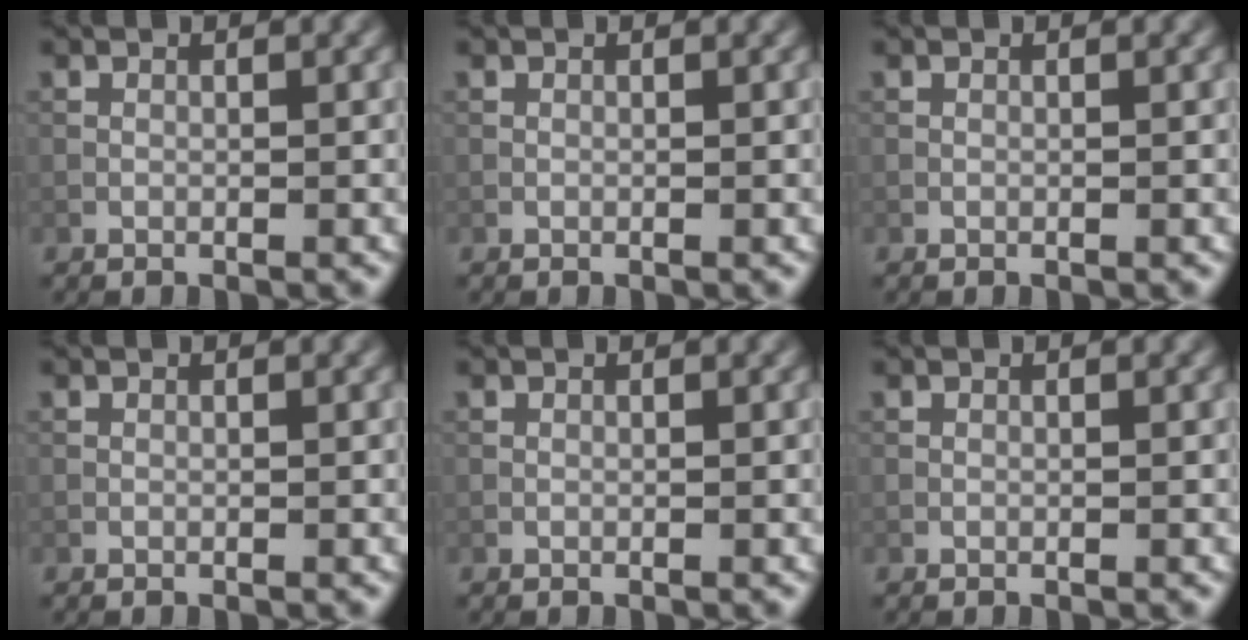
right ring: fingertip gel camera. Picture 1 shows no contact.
{"total": 0.0}
{"total": 0.0}
{"total": 0.0}
{"total": 0.0}
{"total": 0.0}